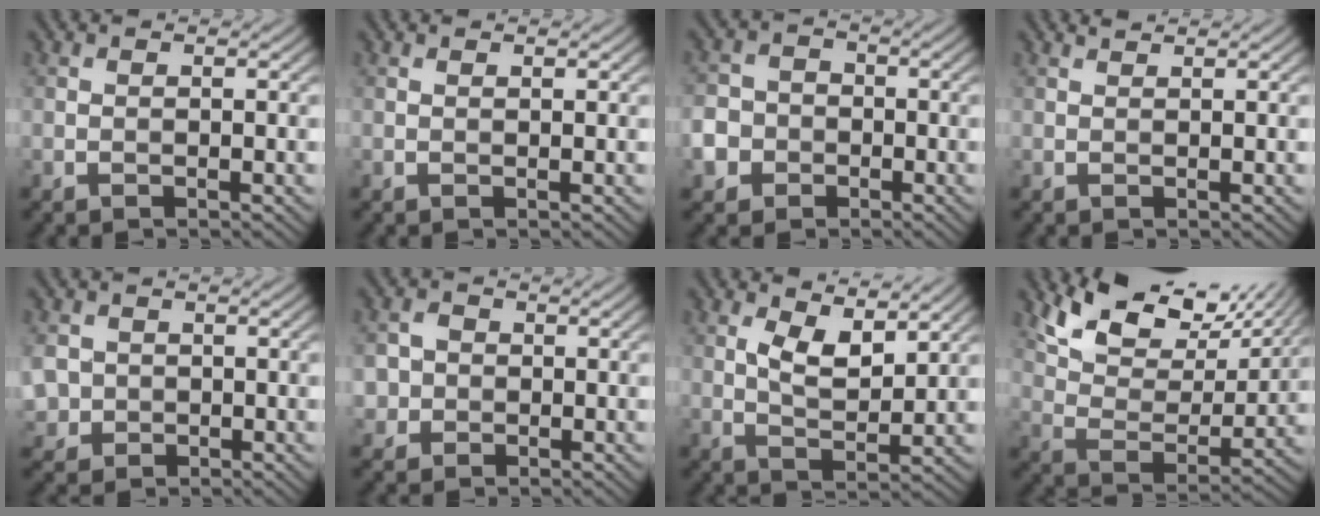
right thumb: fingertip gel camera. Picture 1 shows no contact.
{"total": 0.0}
{"total": 5.5, "force": [-2.5, 4.6, 1.7], "torque": [-0.043, -0.009, -0.063]}
{"total": 0.5, "force": [0.5, -0.1, 0.1], "torque": [-0.006, 0.001, 0.011]}
{"total": 4.1, "force": [-0.4, 3.8, 1.5], "torque": [-0.052, -0.012, -0.012]}
{"total": 2.8, "force": [-0.5, 2.6, 0.7], "torque": [-0.013, 0.000, -0.017]}
{"total": 5.5, "force": [2.7, 2.4, 4.2], "torque": [-0.087, -0.010, 0.051]}
{"total": 13.6, "force": [10.1, 5.3, 7.4], "torque": [-0.148, -0.003, 0.159]}